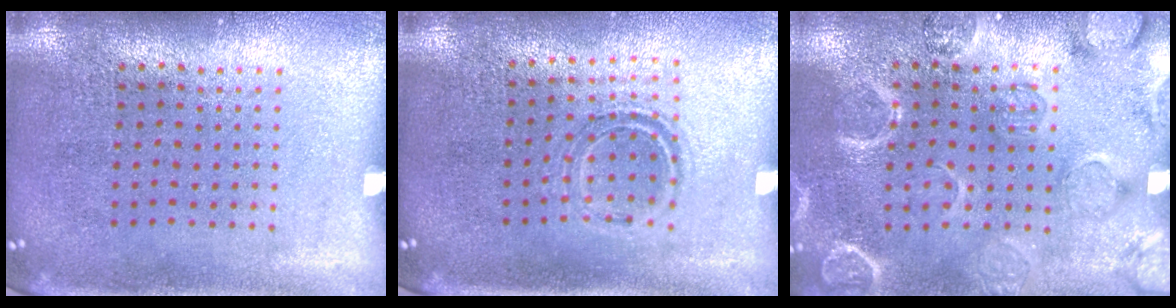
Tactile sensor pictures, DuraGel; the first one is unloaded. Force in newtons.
{"total": 1.0, "press": 1.0, "slide": 0.3}
{"total": 2.4, "press": 2.3, "slide": 0.6}